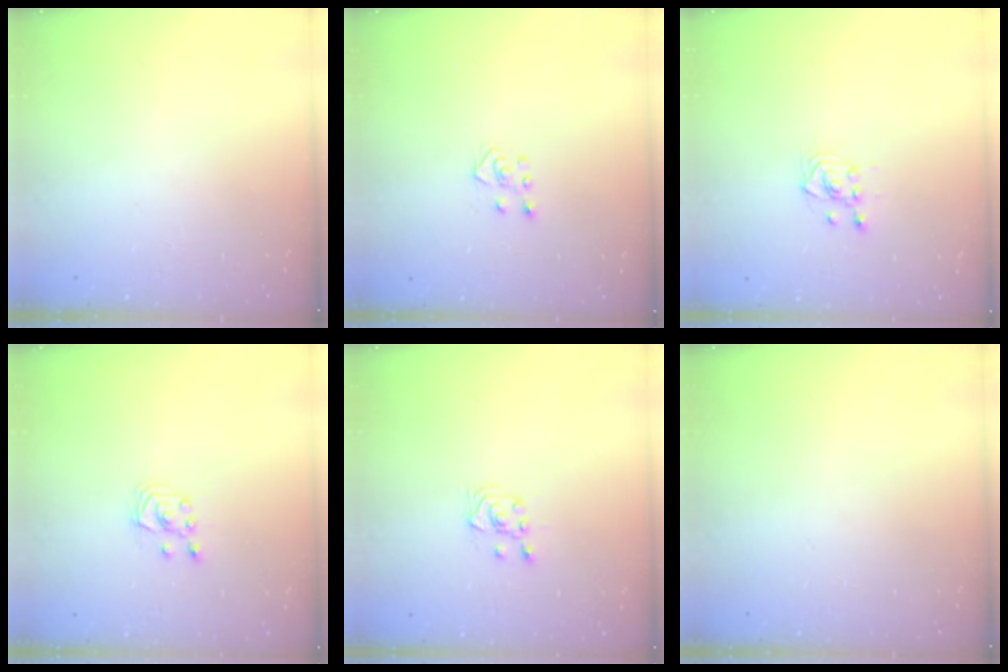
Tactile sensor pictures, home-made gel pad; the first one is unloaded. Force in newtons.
{"total": 4.3, "press": 4.2, "slide": 0.5}
{"total": 3.2, "press": 3.1, "slide": 0.9}
{"total": 2.6, "press": 2.6, "slide": 0.3}
{"total": 4.5, "press": 4.4, "slide": 0.8}
{"total": 0.0}